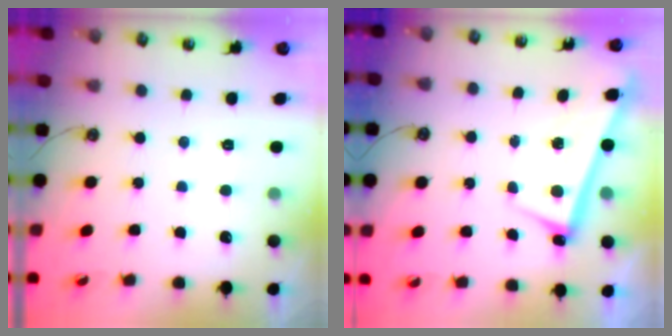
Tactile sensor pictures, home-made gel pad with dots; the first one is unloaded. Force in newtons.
{"total": 2.8, "press": 2.7, "slide": 0.5}